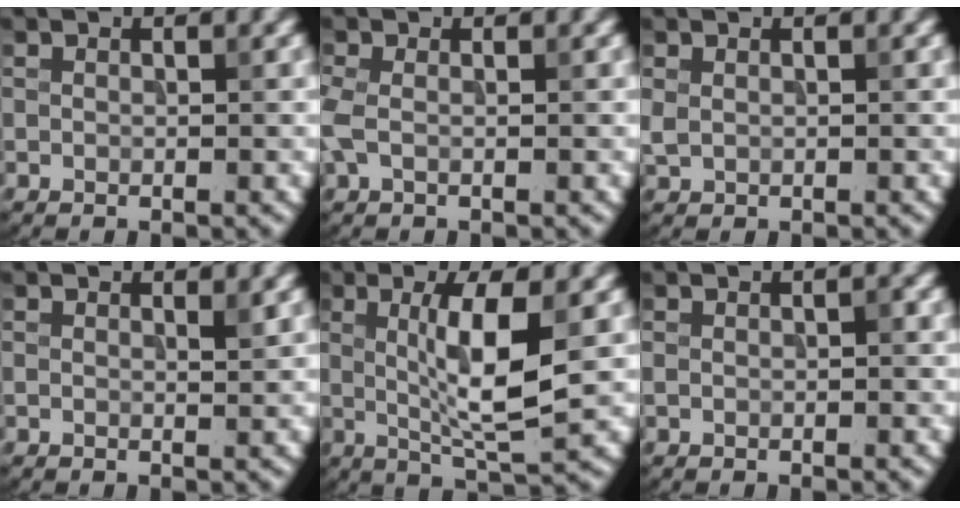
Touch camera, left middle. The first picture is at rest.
{"total": 2.0, "force": [-0.2, 1.2, 1.6], "torque": [-0.048, -0.001, -0.011]}
{"total": 0.8, "force": [0.2, 0.6, 0.5], "torque": [-0.015, -0.001, 0.007]}
{"total": 0.6, "force": [0.4, 0.1, 0.5], "torque": [-0.005, -0.003, 0.006]}
{"total": 6.3, "force": [0.7, 1.2, 6.1], "torque": [-0.111, -0.007, 0.016]}
{"total": 0.7, "force": [0.0, 0.3, 0.6], "torque": [-0.012, 0.001, 0.001]}